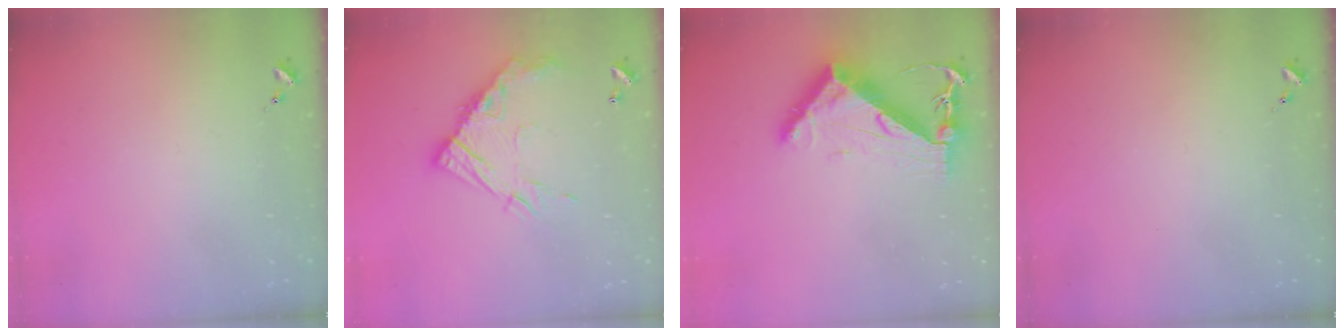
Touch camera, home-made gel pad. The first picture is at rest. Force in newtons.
{"total": 12.5, "press": 12.5, "slide": 1.0}
{"total": 9.5, "press": 9.5, "slide": 1.1}
{"total": 0.0}